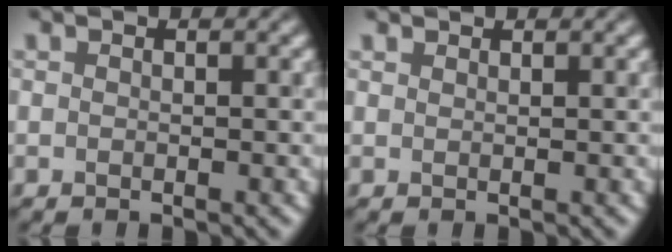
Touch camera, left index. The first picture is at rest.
{"total": 0.6, "force": [0.6, 0.1, -0.1], "torque": [0.002, 0.003, 0.009]}